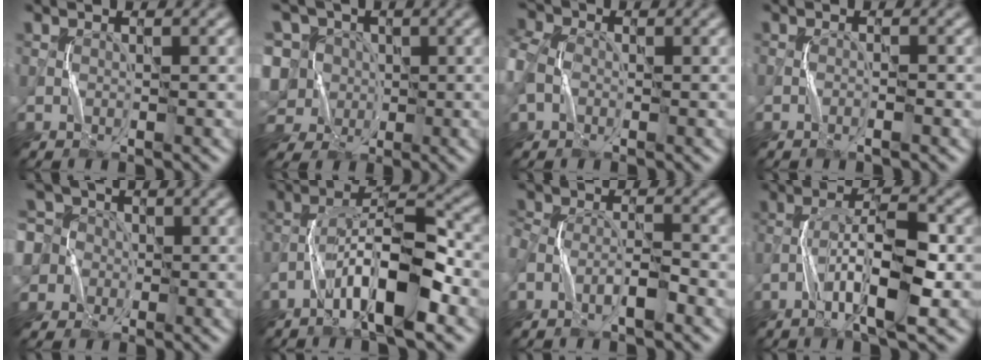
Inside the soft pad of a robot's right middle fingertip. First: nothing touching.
{"total": 11.2, "force": [1.0, 9.9, 5.1], "torque": [-0.133, 0.033, -0.013]}
{"total": 6.0, "force": [-0.7, 4.7, 3.6], "torque": [-0.110, 0.008, -0.019]}
{"total": 1.1, "force": [-0.8, 0.0, 0.8], "torque": [-0.018, 0.008, -0.014]}
{"total": 9.6, "force": [-0.2, 8.6, 4.2], "torque": [-0.103, 0.041, -0.055]}
{"total": 8.8, "force": [-4.4, 2.2, 7.3], "torque": [-0.128, 0.022, -0.082]}
{"total": 3.4, "force": [-2.0, 1.3, 2.4], "torque": [-0.045, 0.004, -0.044]}
{"total": 6.9, "force": [-2.9, 1.5, 6.1], "torque": [-0.107, 0.015, -0.052]}